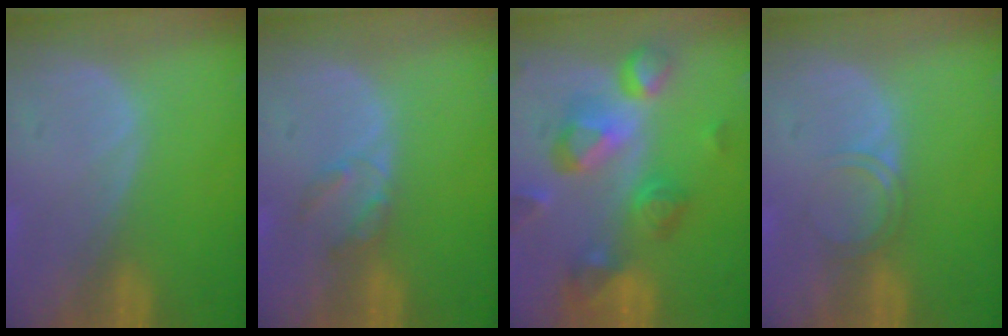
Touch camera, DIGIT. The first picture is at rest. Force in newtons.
{"total": 2.5, "press": 2.5, "slide": 0.3}
{"total": 10.4, "press": 9.3, "slide": 4.7}
{"total": 2.0, "press": 2.0, "slide": 0.2}